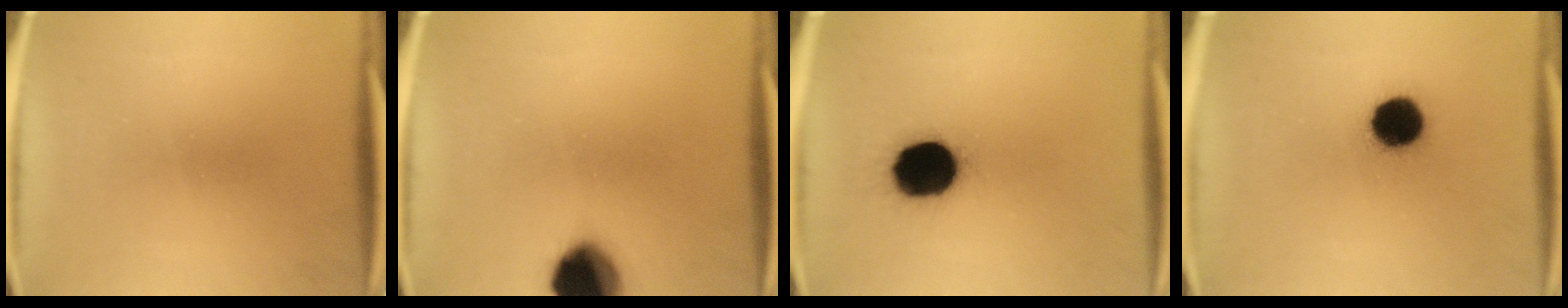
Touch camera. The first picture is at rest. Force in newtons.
{"total": 14.6}
{"total": 16.8}
{"total": 10.7}